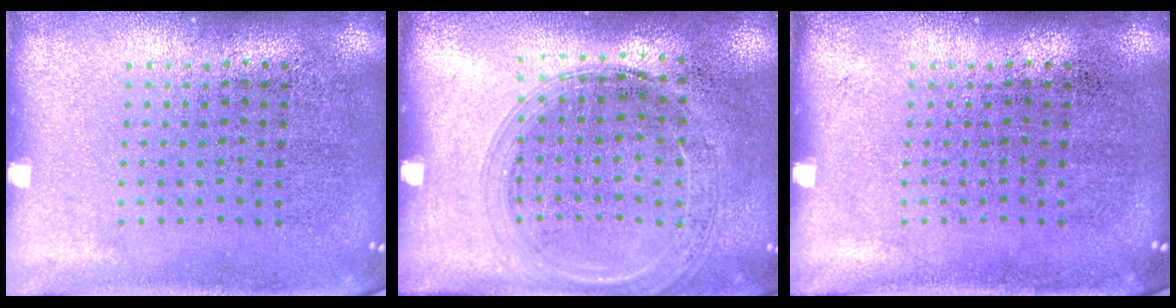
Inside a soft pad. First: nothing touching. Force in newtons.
{"total": 1.5, "press": 1.4, "slide": 0.3}
{"total": 0.0}